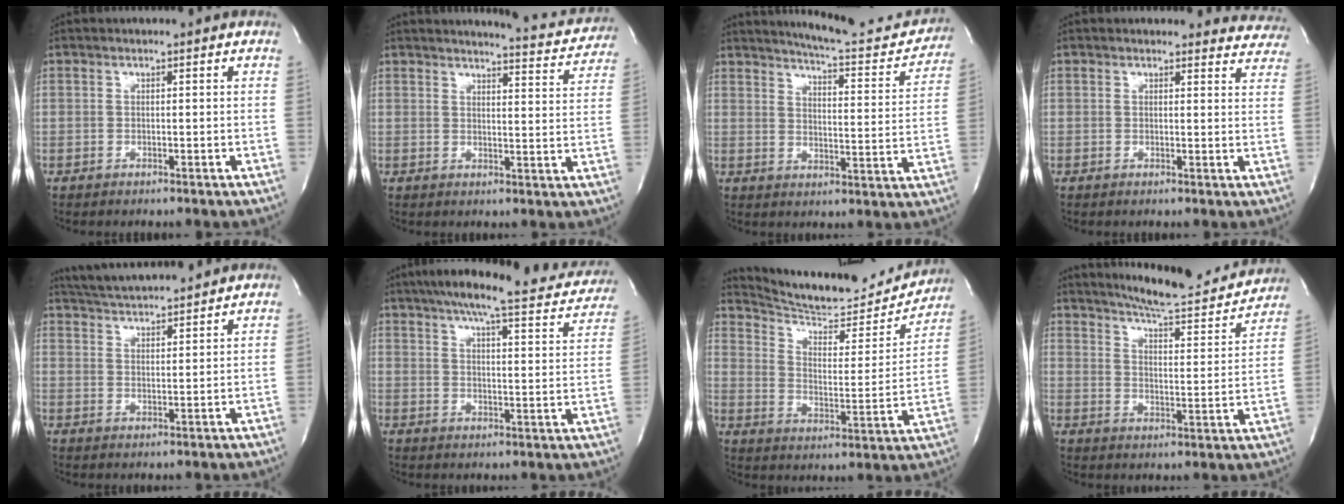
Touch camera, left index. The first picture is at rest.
{"total": 10.0, "force": [9.9, 1.0, 1.4], "torque": [-0.011, -0.041, 0.100]}
{"total": 15.1, "force": [14.4, 1.8, 4.3], "torque": [-0.054, -0.043, 0.176]}
{"total": 8.8, "force": [8.4, 2.6, -0.1], "torque": [0.045, -0.025, 0.051]}
{"total": 10.5, "force": [9.9, 0.3, 3.4], "torque": [-0.070, 0.022, 0.158]}
{"total": 22.9, "force": [19.8, 3.5, 10.9], "torque": [-0.158, -0.015, 0.239]}
{"total": 20.4, "force": [19.4, 3.1, 5.2], "torque": [-0.075, -0.043, 0.271]}
{"total": 17.3, "force": [16.2, 1.9, 5.9], "torque": [-0.088, -0.031, 0.215]}